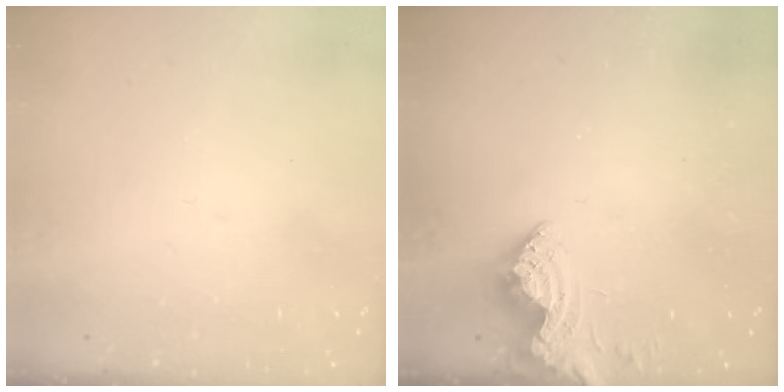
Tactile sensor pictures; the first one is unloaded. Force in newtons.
{"total": 8.8, "press": 8.8, "slide": 0.9}